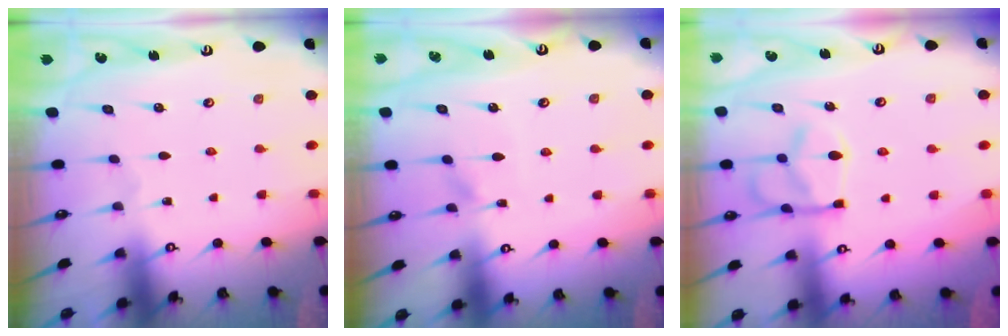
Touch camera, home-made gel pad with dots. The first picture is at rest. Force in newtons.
{"total": 5.9, "press": 5.9, "slide": 0.7}
{"total": 10.9, "press": 10.8, "slide": 1.4}